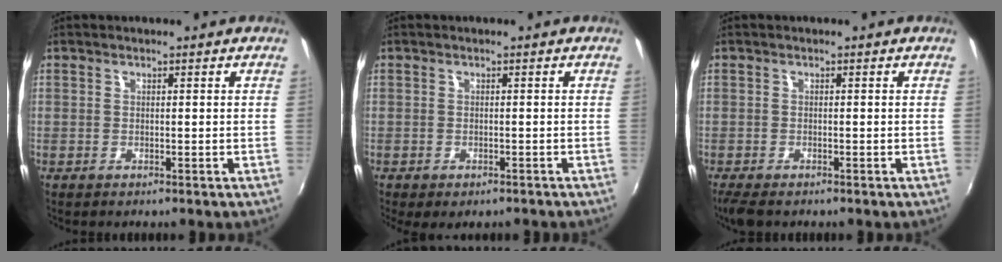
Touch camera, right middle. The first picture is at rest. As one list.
[{"total": 3.1, "force": [-2.2, 1.3, 1.8], "torque": [-0.034, -0.018, -0.026]}, {"total": 4.0, "force": [-3.1, 1.2, 2.3], "torque": [-0.052, -0.021, -0.054]}]